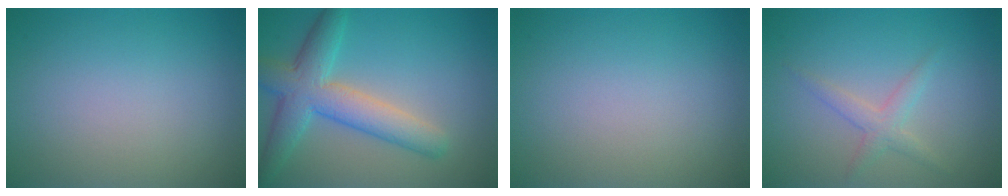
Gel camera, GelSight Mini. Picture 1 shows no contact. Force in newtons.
{"total": 6.1, "press": 6.1, "slide": 0.1}
{"total": 0.0}
{"total": 1.9, "press": 1.9, "slide": 0.1}